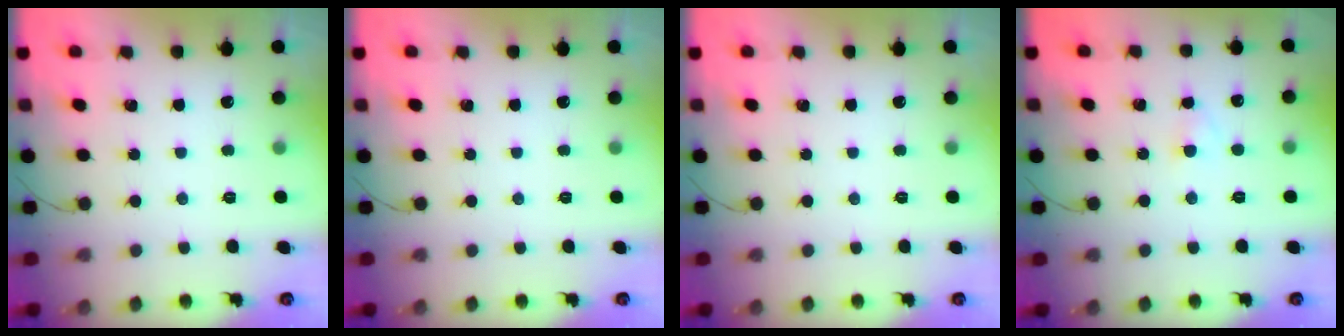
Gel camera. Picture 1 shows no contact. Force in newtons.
{"total": 0.0}
{"total": 0.0}
{"total": 1.9, "press": 1.7, "slide": 0.8}